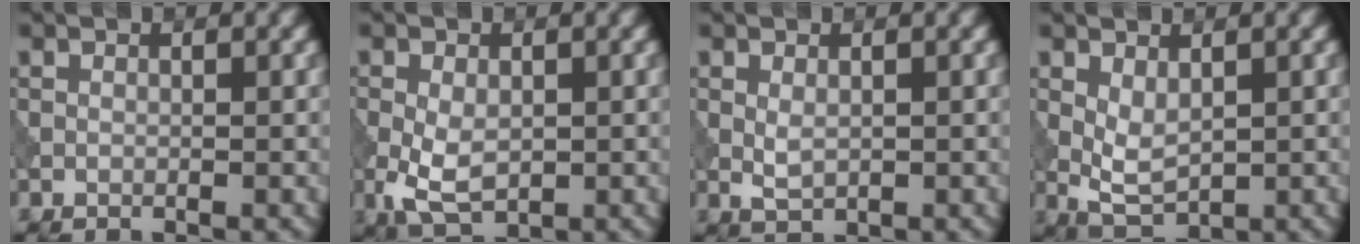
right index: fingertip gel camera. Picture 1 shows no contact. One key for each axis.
{"total": 4.5, "fx": -0.8, "fy": 2.8, "fz": 3.4, "tx": -0.076, "ty": -0.008, "tz": -0.013}
{"total": 1.5, "fx": 0.2, "fy": 0.9, "fz": 1.2, "tx": -0.029, "ty": -0.002, "tz": 0.007}
{"total": 2.9, "fx": 0.5, "fy": 1.6, "fz": 2.4, "tx": -0.050, "ty": -0.003, "tz": 0.015}